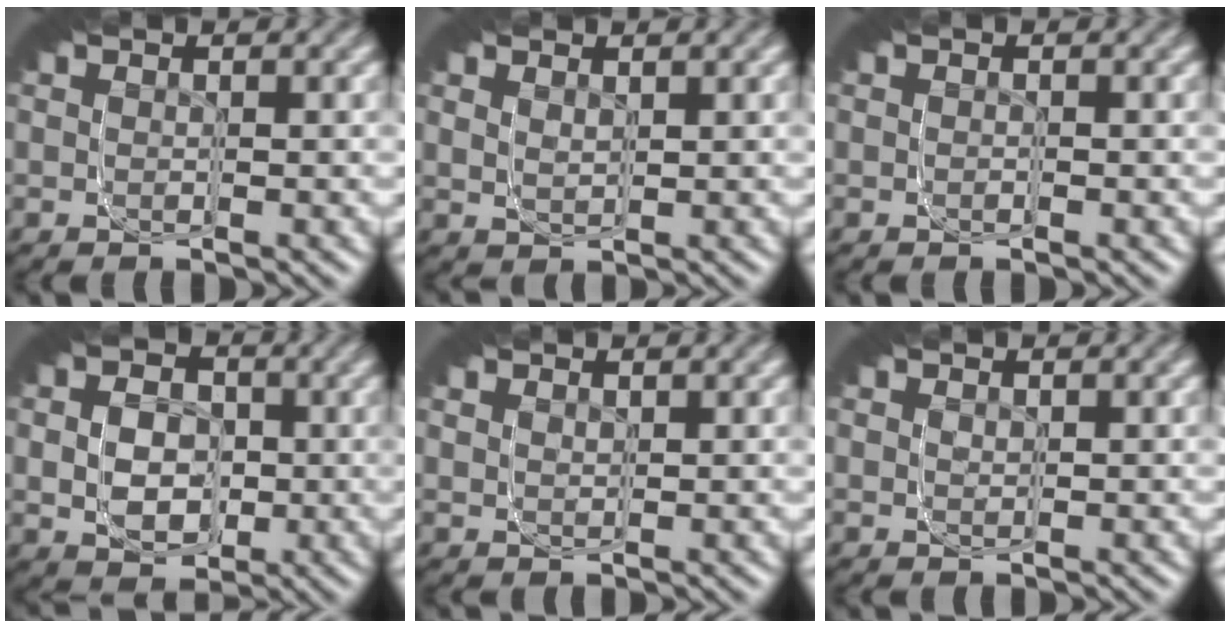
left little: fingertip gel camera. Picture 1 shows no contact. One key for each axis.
{"total": 2.2, "fx": 0.8, "fy": 1.7, "fz": 1.1, "tx": -0.033, "ty": 0.010, "tz": 0.005}
{"total": 0.0}
{"total": 8.3, "fx": -0.5, "fy": 7.4, "fz": 3.7, "tx": -0.062, "ty": -0.005, "tz": -0.025}
{"total": 1.4, "fx": 0.8, "fy": 1.1, "fz": 0.1, "tx": -0.013, "ty": 0.006, "tz": 0.007}
{"total": 0.8, "fx": 0.3, "fy": 0.7, "fz": 0.1, "tx": -0.008, "ty": 0.003, "tz": 0.001}